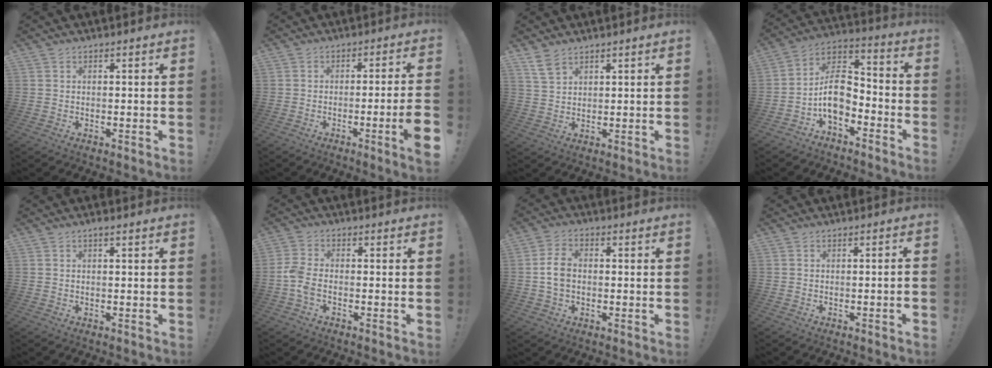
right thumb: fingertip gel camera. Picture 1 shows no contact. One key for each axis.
{"total": 7.6, "fx": -2.9, "fy": -0.5, "fz": 7.0, "tx": -0.115, "ty": 0.004, "tz": -0.046}
{"total": 5.0, "fx": 3.7, "fy": 2.3, "fz": 2.5, "tx": -0.042, "ty": -0.018, "tz": 0.070}
{"total": 11.2, "fx": -3.9, "fy": 7.5, "fz": 7.3, "tx": -0.124, "ty": 0.022, "tz": -0.067}
{"total": 1.0, "fx": 0.1, "fy": -0.1, "fz": 1.0, "tx": -0.019, "ty": 0.000, "tz": 0.002}
{"total": 5.7, "fx": -2.1, "fy": 2.7, "fz": 4.5, "tx": -0.113, "ty": -0.002, "tz": -0.038}
{"total": 6.3, "fx": -0.3, "fy": 4.3, "fz": 4.6, "tx": -0.082, "ty": 0.004, "tz": -0.008}
{"total": 2.1, "fx": -1.1, "fy": -0.2, "fz": 1.7, "tx": -0.033, "ty": 0.001, "tz": -0.017}